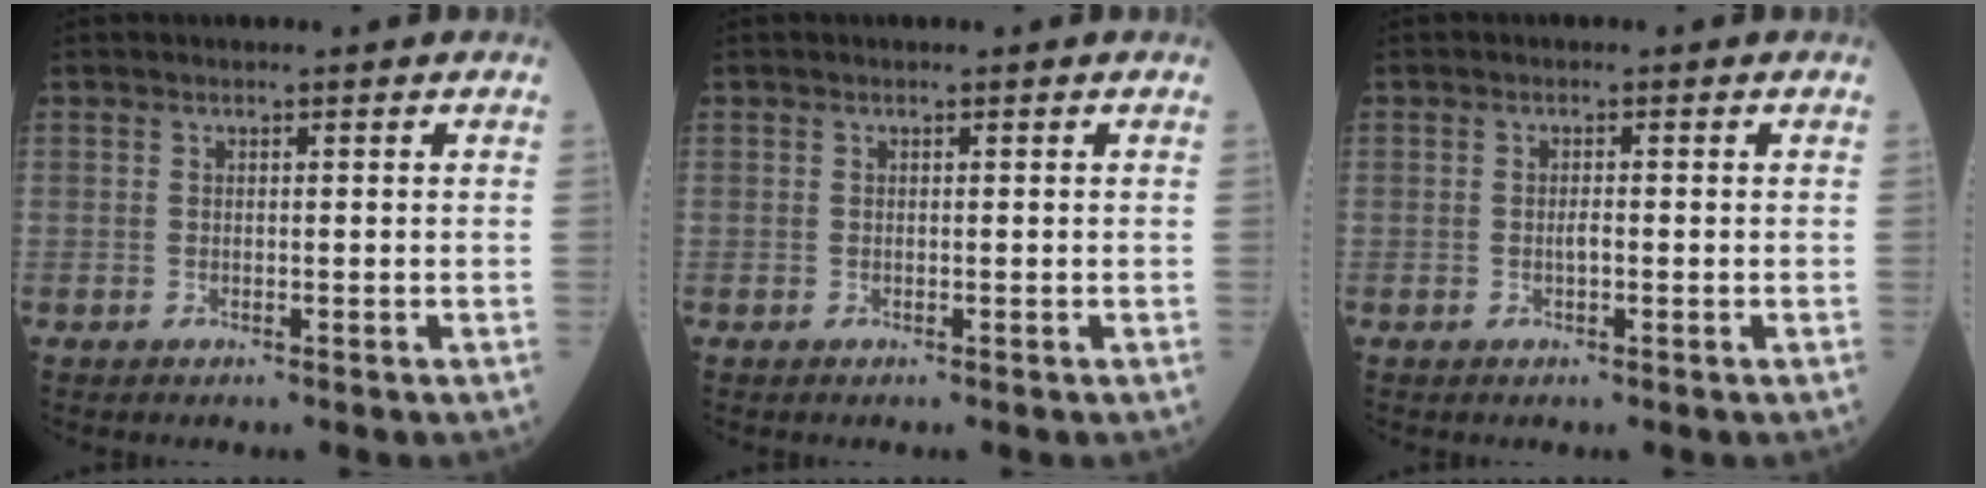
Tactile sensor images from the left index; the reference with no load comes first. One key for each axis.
{"total": 0.0}
{"total": 1.1, "fx": -0.4, "fy": 0.3, "fz": 0.9, "tx": -0.018, "ty": -0.001, "tz": -0.009}